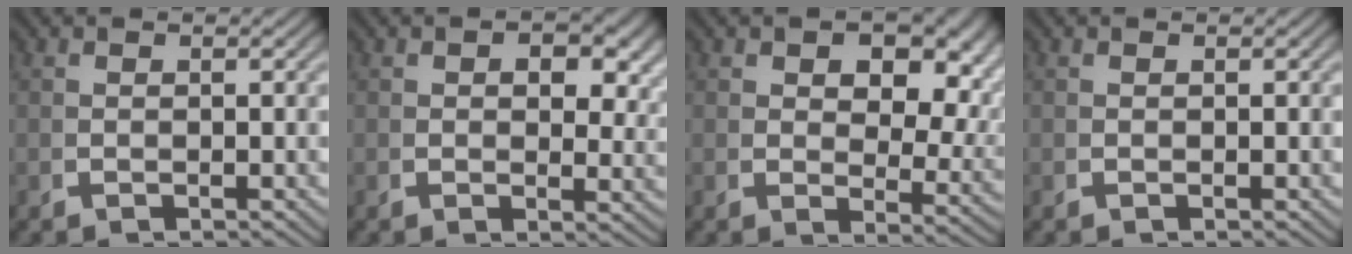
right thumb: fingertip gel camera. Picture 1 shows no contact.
{"total": 3.8, "force": [1.1, 2.4, 2.8], "torque": [-0.036, -0.015, 0.018]}
{"total": 7.0, "force": [2.2, 4.2, 5.1], "torque": [-0.063, -0.013, 0.038]}
{"total": 0.0}